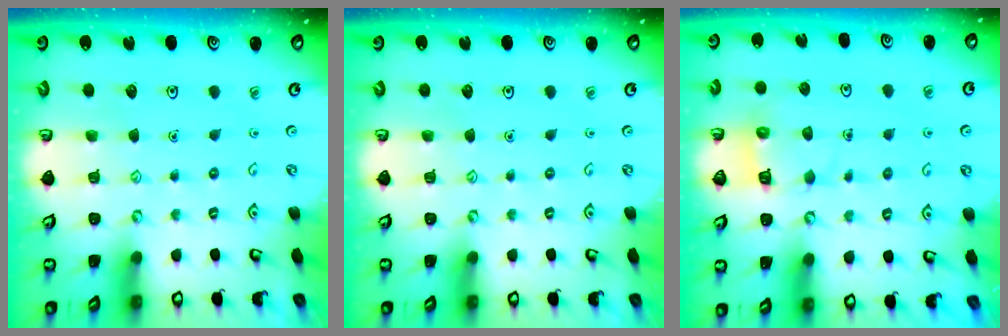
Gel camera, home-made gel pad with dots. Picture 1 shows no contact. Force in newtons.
{"total": 0.0}
{"total": 5.5, "press": 5.5, "slide": 0.3}